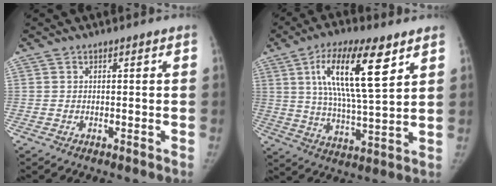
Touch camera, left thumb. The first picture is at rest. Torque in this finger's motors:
{"motor_torque": [0.38, 0.53, 2.07, -0.70, 0.17]}